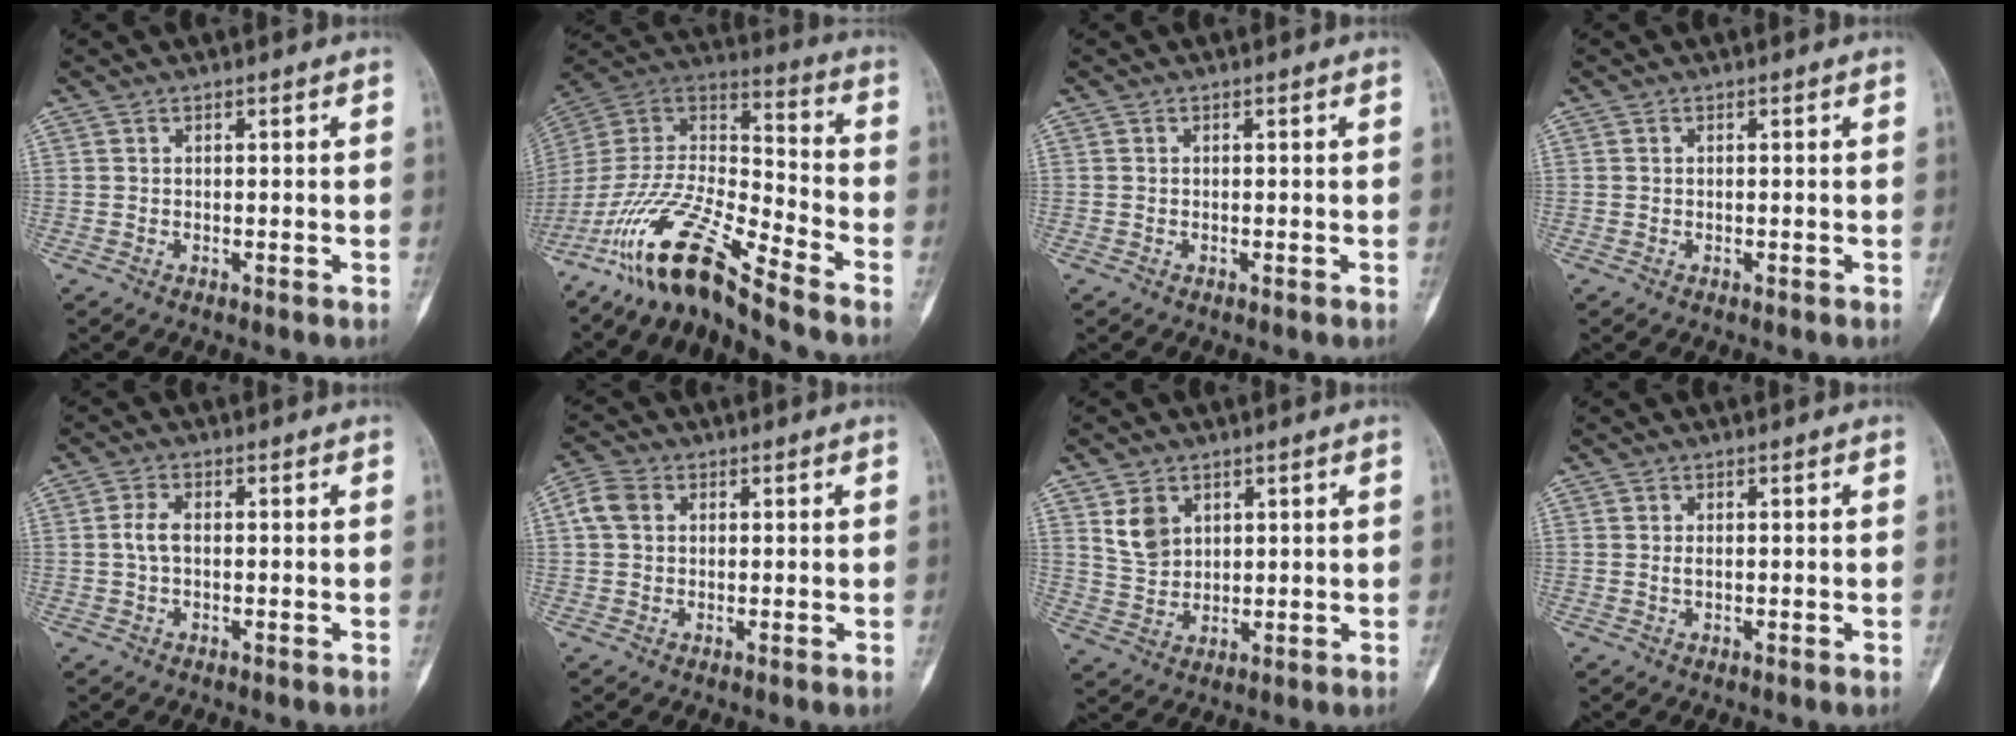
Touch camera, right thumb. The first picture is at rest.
{"total": 18.8, "force": [-14.2, 3.5, 11.9], "torque": [-0.231, 0.075, -0.270]}
{"total": 0.0}
{"total": 0.0}
{"total": 3.1, "force": [0.0, 1.9, 2.5], "torque": [-0.051, 0.006, -0.006]}
{"total": 4.6, "force": [1.0, 3.6, 2.7], "torque": [-0.055, 0.010, 0.014]}
{"total": 6.0, "force": [2.7, 4.4, 3.0], "torque": [-0.035, -0.016, 0.061]}
{"total": 0.9, "force": [0.1, 0.6, 0.7], "torque": [-0.008, 0.000, 0.002]}